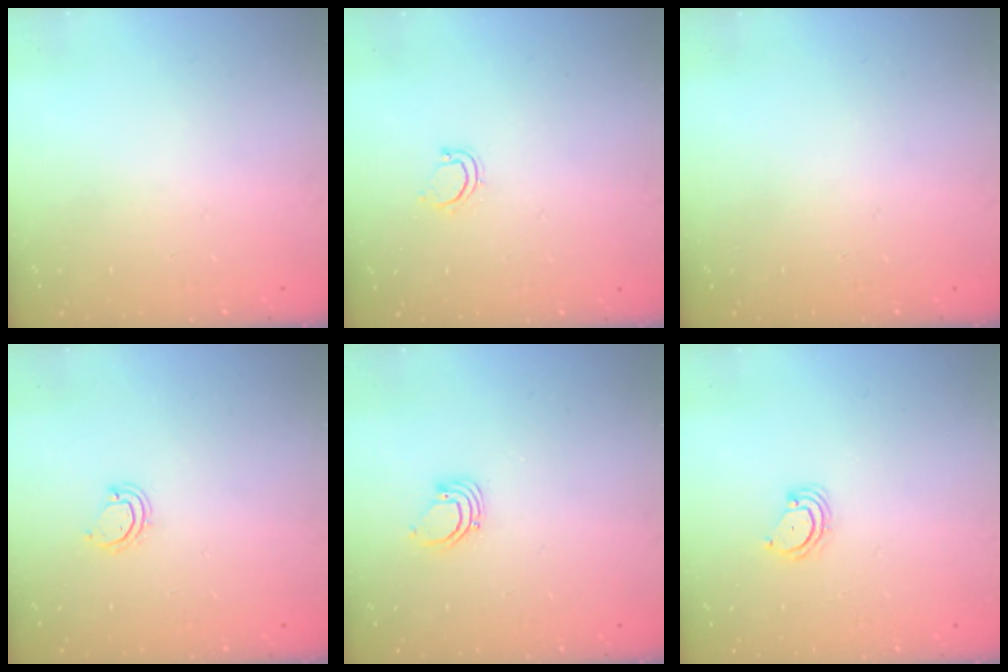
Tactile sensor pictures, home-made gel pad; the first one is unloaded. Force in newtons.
{"total": 3.4, "press": 3.4, "slide": 0.3}
{"total": 0.0}
{"total": 3.7, "press": 3.7, "slide": 0.2}
{"total": 2.7, "press": 2.7, "slide": 0.1}
{"total": 2.3, "press": 2.3, "slide": 0.2}